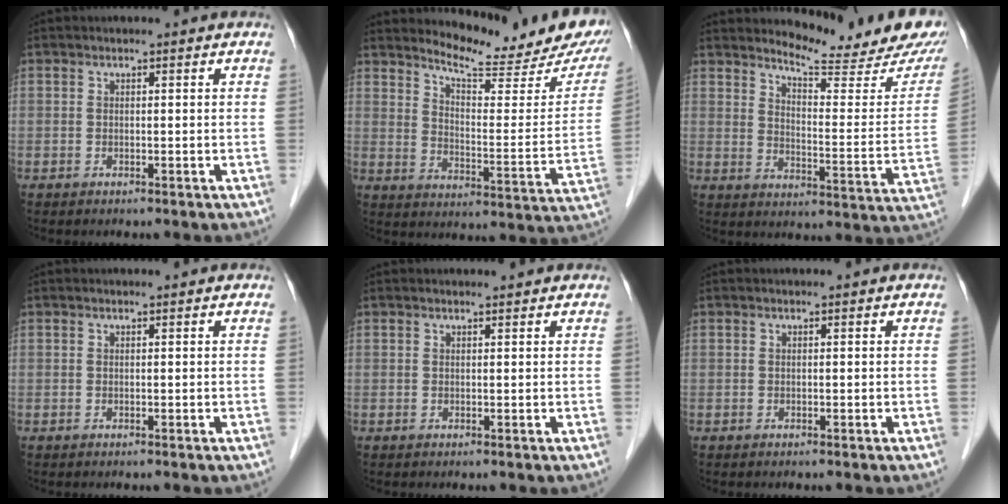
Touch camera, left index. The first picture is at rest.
{"total": 17.6, "force": [16.1, 2.0, 6.7], "torque": [-0.094, -0.081, 0.202]}
{"total": 16.8, "force": [15.5, 1.4, 6.3], "torque": [-0.083, -0.090, 0.187]}
{"total": 0.0}
{"total": 1.1, "force": [1.1, 0.1, 0.2], "torque": [-0.009, 0.005, 0.016]}
{"total": 0.0}